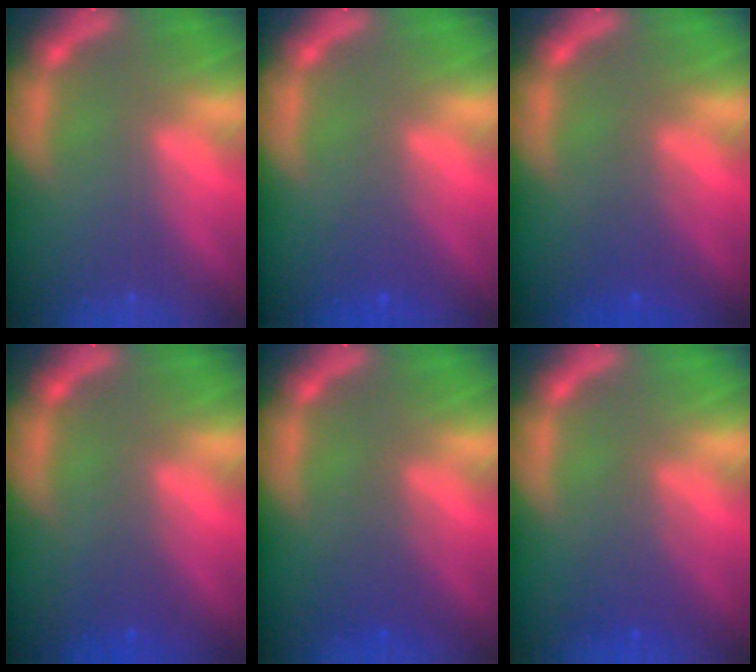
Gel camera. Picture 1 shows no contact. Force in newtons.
{"total": 1.9}
{"total": 2.4}
{"total": 1.5}
{"total": 2.4}
{"total": 2.9}